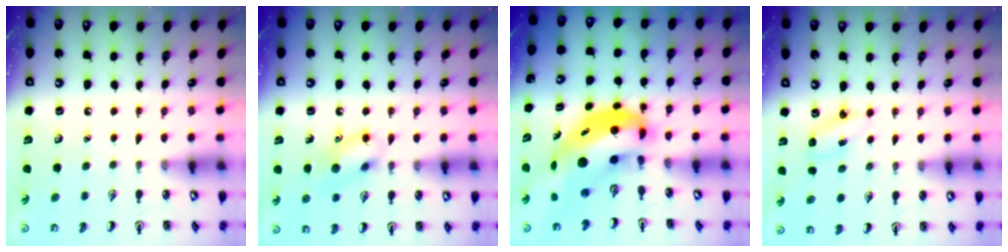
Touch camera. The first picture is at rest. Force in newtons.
{"total": 10.1, "press": 10.0, "slide": 1.2}
{"total": 8.8, "press": 8.4, "slide": 2.5}
{"total": 3.6, "press": 3.5, "slide": 1.1}